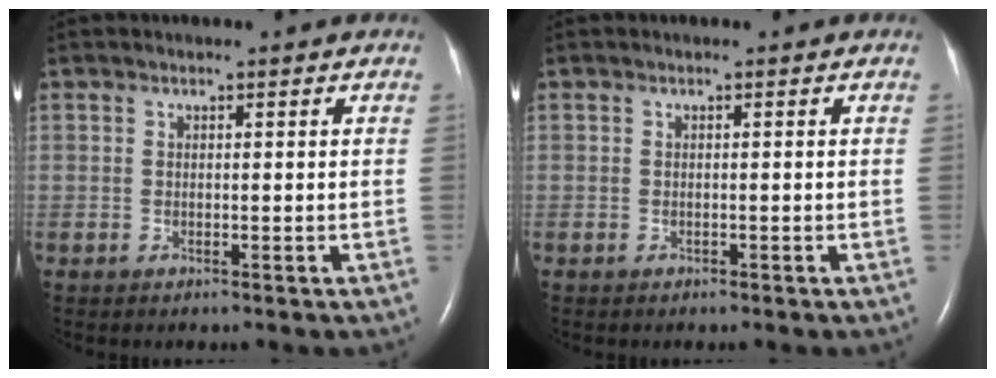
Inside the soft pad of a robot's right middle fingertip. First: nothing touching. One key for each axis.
{"total": 0.0}